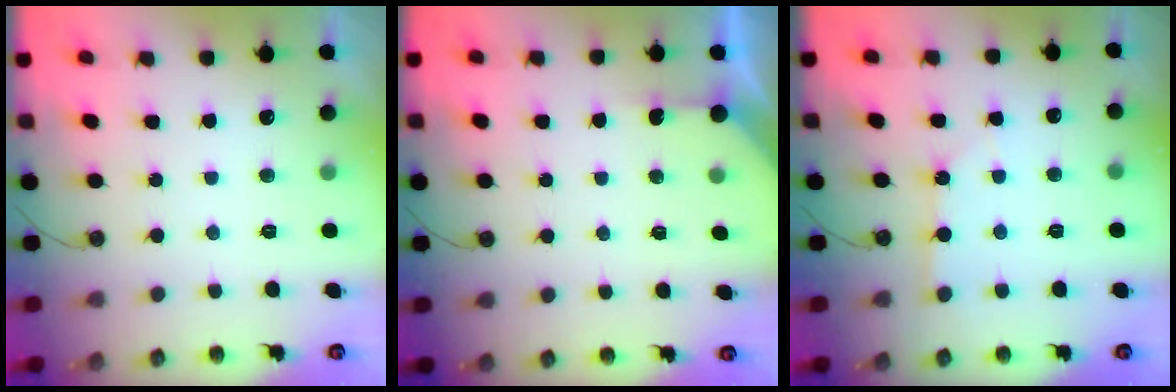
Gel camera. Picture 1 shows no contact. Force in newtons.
{"total": 2.0, "press": 1.9, "slide": 0.2}
{"total": 1.9, "press": 1.8, "slide": 0.3}